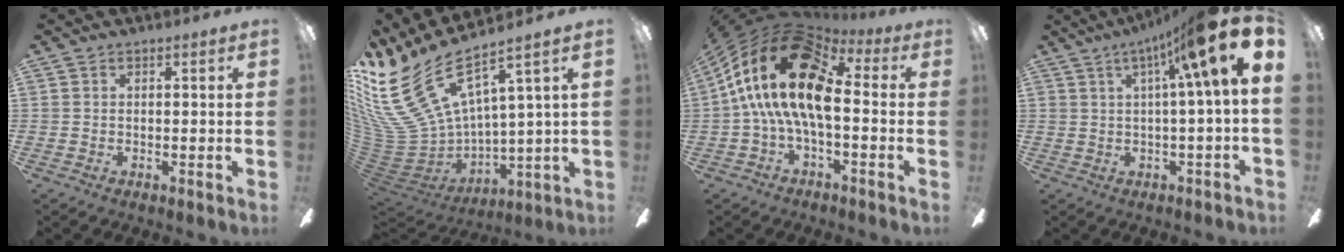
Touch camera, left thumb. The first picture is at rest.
{"total": 21.4, "force": [12.0, 10.2, 14.5], "torque": [-0.294, -0.100, 0.228]}
{"total": 19.2, "force": [2.5, 9.5, 16.5], "torque": [-0.336, -0.008, 0.043]}
{"total": 15.3, "force": [6.8, 2.4, 13.5], "torque": [-0.203, -0.044, 0.094]}